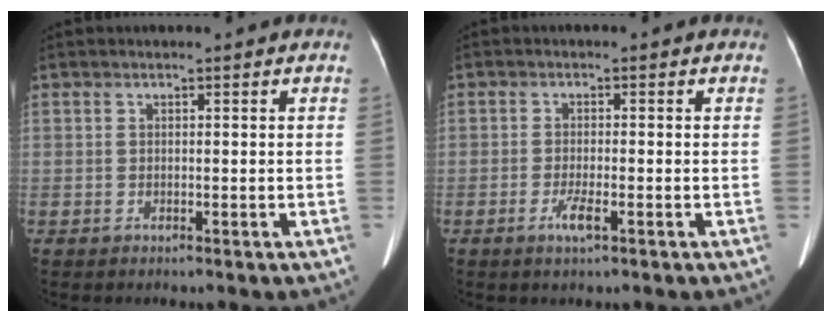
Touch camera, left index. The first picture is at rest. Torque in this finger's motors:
{"motor_torque": [0.11, -0.08, 0.06, 0.01]}